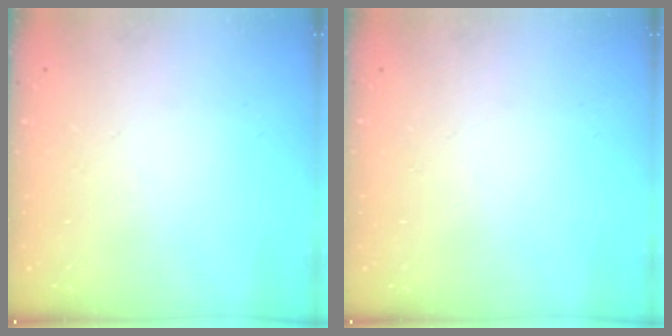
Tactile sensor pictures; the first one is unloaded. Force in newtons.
{"total": 0.0}